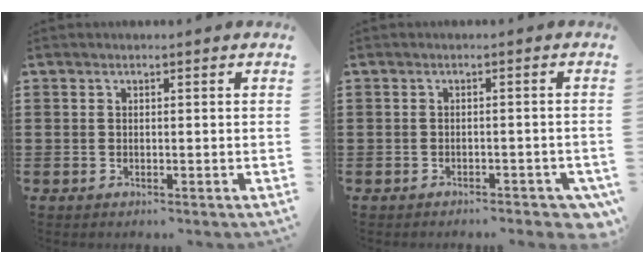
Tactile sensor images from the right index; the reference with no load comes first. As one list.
[{"total": 1.4, "force": [-1.4, 0.4, 0.2], "torque": [-0.009, 0.000, -0.029]}]